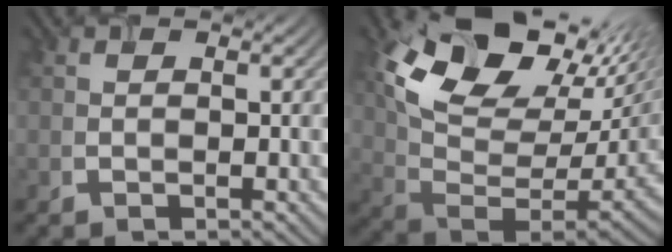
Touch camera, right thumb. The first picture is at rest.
{"total": 17.9, "force": [8.1, 9.8, 12.6], "torque": [-0.253, 0.003, 0.159]}